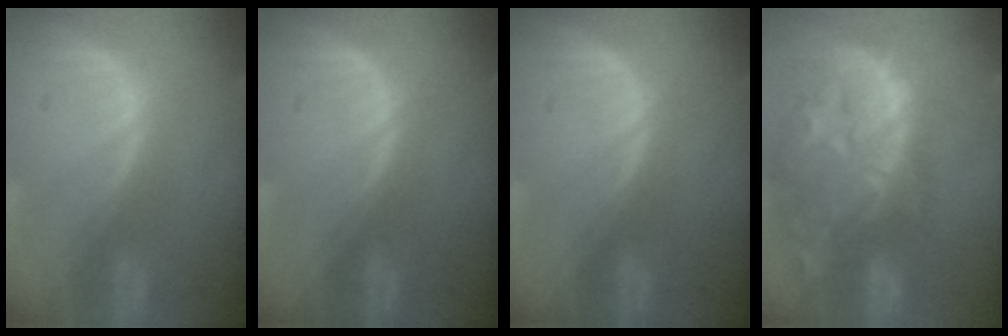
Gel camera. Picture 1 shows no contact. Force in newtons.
{"total": 0.0}
{"total": 0.0}
{"total": 15.1, "press": 12.0, "slide": 9.1}